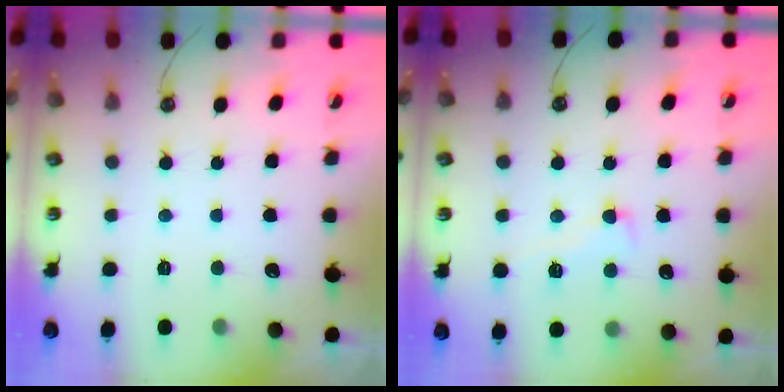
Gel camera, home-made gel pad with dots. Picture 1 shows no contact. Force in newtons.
{"total": 1.2, "press": 0.9, "slide": 0.8}